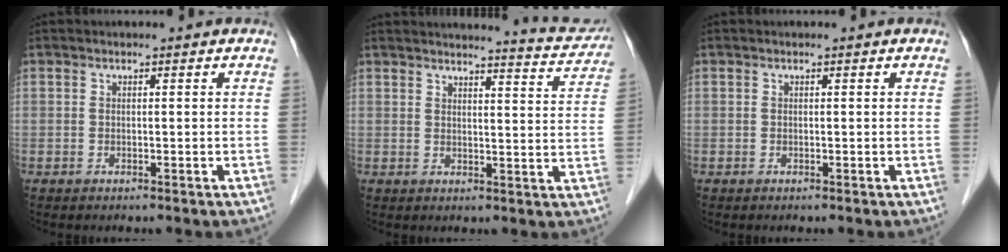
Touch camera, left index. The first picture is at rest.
{"total": 9.4, "force": [9.3, 0.2, 1.6], "torque": [-0.021, -0.028, 0.096]}
{"total": 0.0}